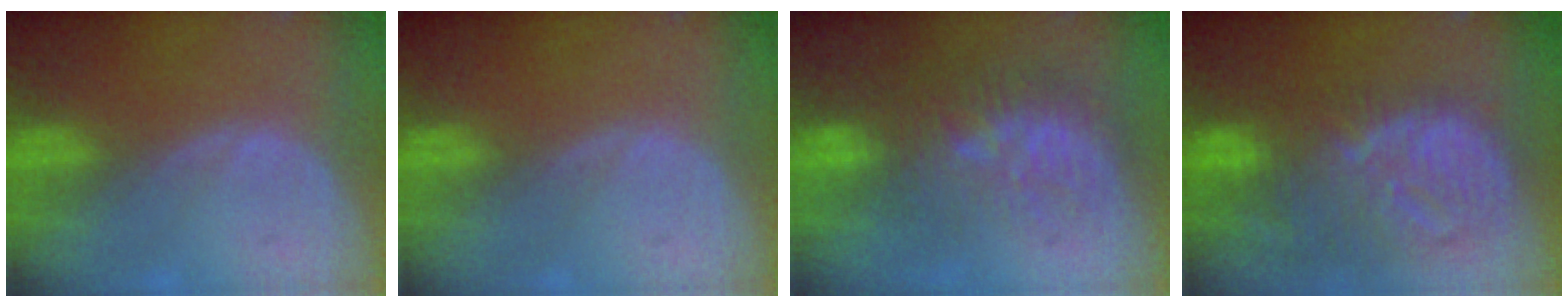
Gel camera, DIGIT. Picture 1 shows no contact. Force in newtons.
{"total": 0.0}
{"total": 9.2, "press": 8.8, "slide": 2.9}
{"total": 12.6, "press": 11.0, "slide": 6.2}